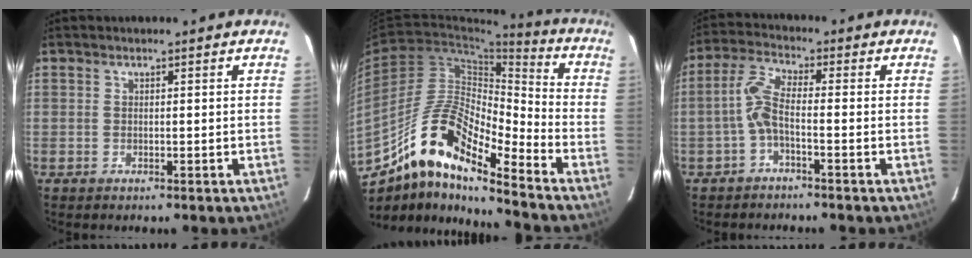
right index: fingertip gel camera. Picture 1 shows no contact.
{"total": 16.0, "force": [-11.0, 3.5, 11.1], "torque": [-0.207, 0.023, -0.192]}
{"total": 5.0, "force": [-1.4, 0.8, 4.8], "torque": [-0.103, 0.014, -0.033]}